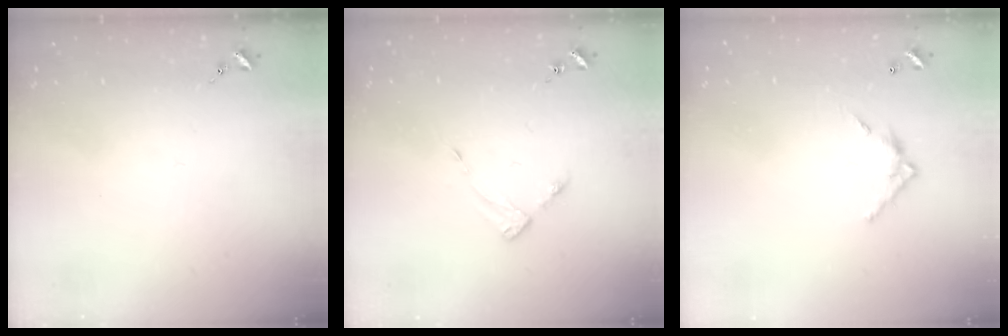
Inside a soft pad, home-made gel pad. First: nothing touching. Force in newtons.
{"total": 4.1, "press": 4.1, "slide": 0.4}
{"total": 6.7, "press": 6.7, "slide": 0.4}